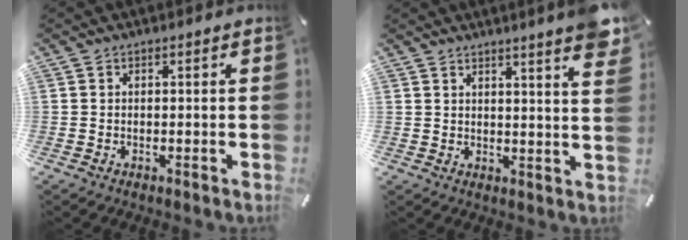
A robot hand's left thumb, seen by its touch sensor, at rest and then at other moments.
{"total": 6.0, "force": [4.8, 0.5, 3.5], "torque": [-0.051, -0.030, 0.079]}